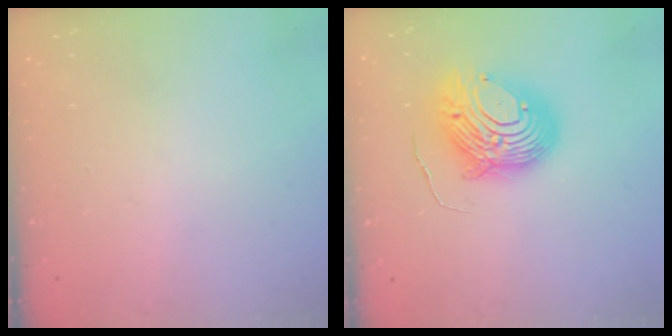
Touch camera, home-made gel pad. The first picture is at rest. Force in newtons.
{"total": 12.1, "press": 12.0, "slide": 1.2}